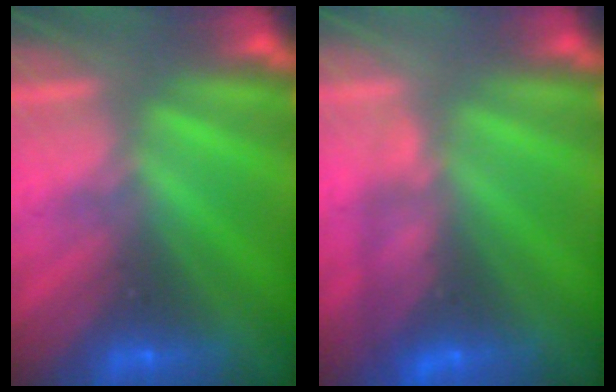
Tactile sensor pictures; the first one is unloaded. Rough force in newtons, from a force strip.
{"total": 4.9}